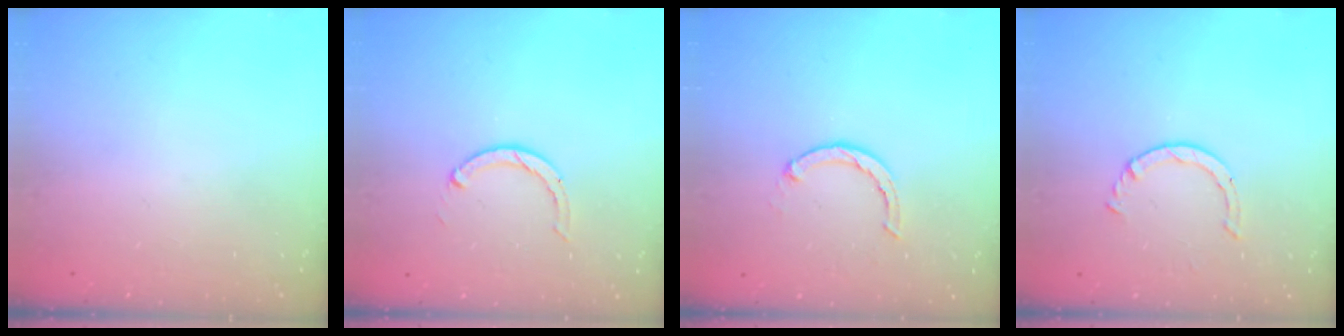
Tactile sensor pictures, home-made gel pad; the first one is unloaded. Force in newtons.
{"total": 2.2, "press": 2.2, "slide": 0.3}
{"total": 2.1, "press": 2.0, "slide": 0.4}
{"total": 2.6, "press": 2.6, "slide": 0.3}